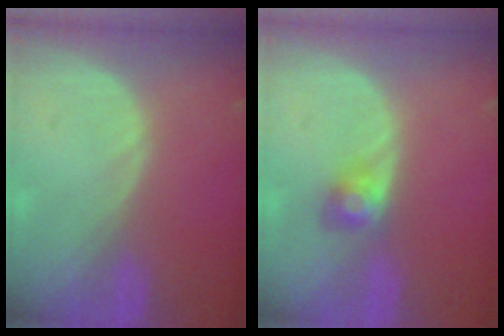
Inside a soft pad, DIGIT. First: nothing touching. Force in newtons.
{"total": 2.7, "press": 2.7, "slide": 0.1}